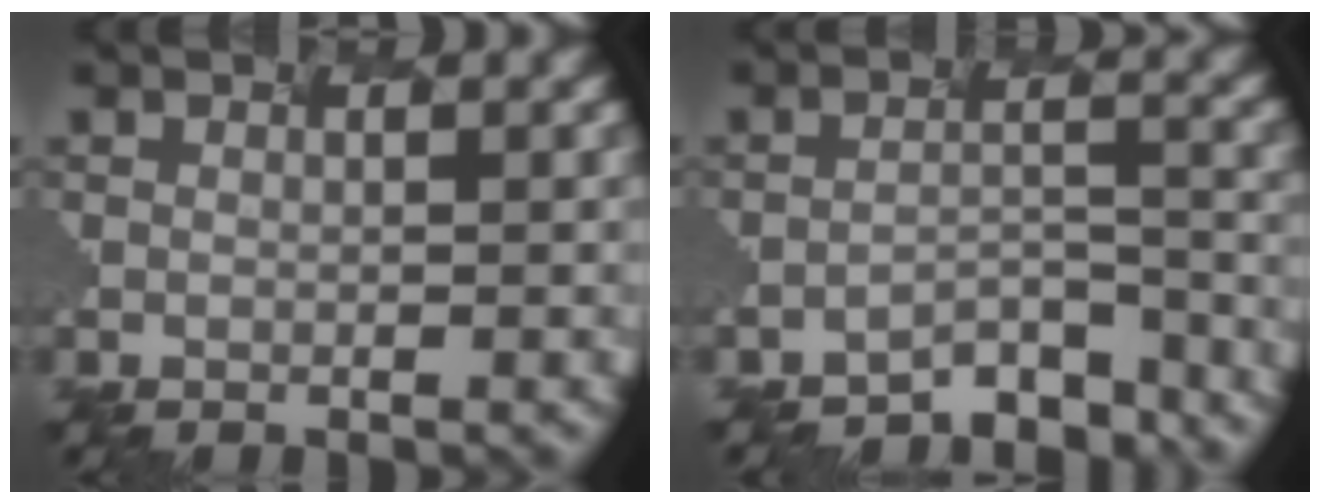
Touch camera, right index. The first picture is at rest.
{"total": 5.8, "force": [-5.8, 0.0, 0.0], "torque": [-0.019, -0.006, -0.060]}